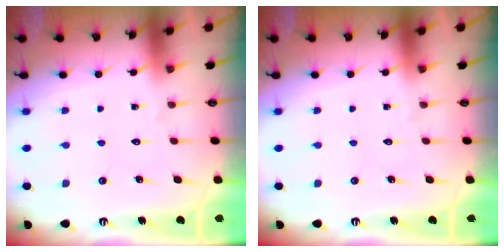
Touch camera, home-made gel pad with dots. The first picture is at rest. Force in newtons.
{"total": 0.0}